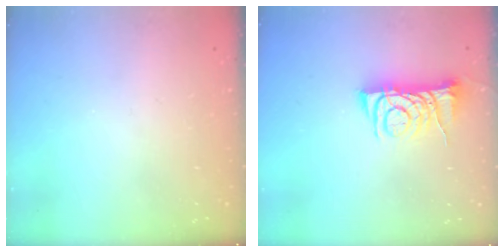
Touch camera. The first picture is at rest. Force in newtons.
{"total": 7.7, "press": 7.6, "slide": 0.8}